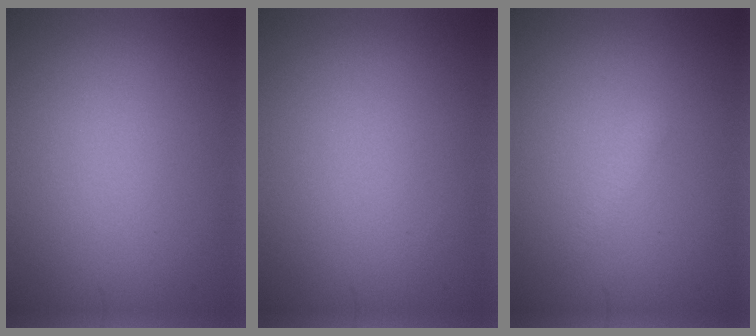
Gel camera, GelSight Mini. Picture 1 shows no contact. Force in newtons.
{"total": 0.0}
{"total": 0.9, "press": 0.9, "slide": 0.0}